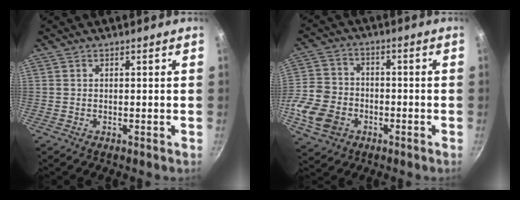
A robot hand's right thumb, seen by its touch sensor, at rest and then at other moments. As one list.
[{"total": 13.3, "force": [-4.6, 10.5, 6.7], "torque": [-0.128, 0.029, -0.091]}]